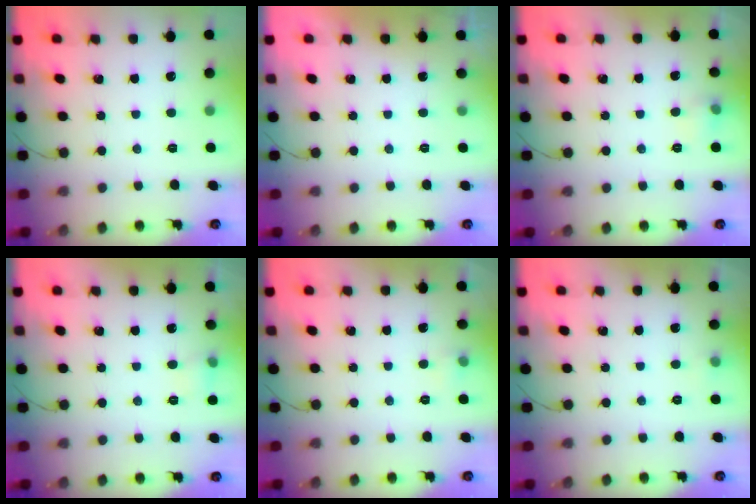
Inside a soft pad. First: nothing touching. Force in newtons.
{"total": 0.0}
{"total": 5.2, "press": 5.0, "slide": 1.4}
{"total": 5.3, "press": 5.1, "slide": 1.5}
{"total": 7.7, "press": 3.2, "slide": 7.0}
{"total": 3.2, "press": 2.6, "slide": 1.8}